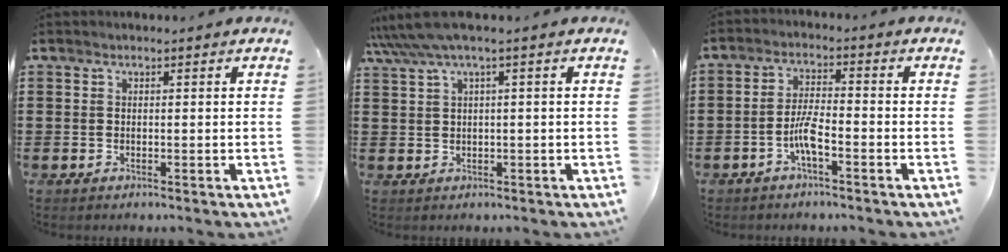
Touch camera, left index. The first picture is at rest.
{"total": 3.4, "force": [1.1, 0.1, 3.2], "torque": [-0.069, -0.003, 0.017]}
{"total": 4.8, "force": [-2.2, 1.0, 4.2], "torque": [-0.091, 0.000, -0.046]}